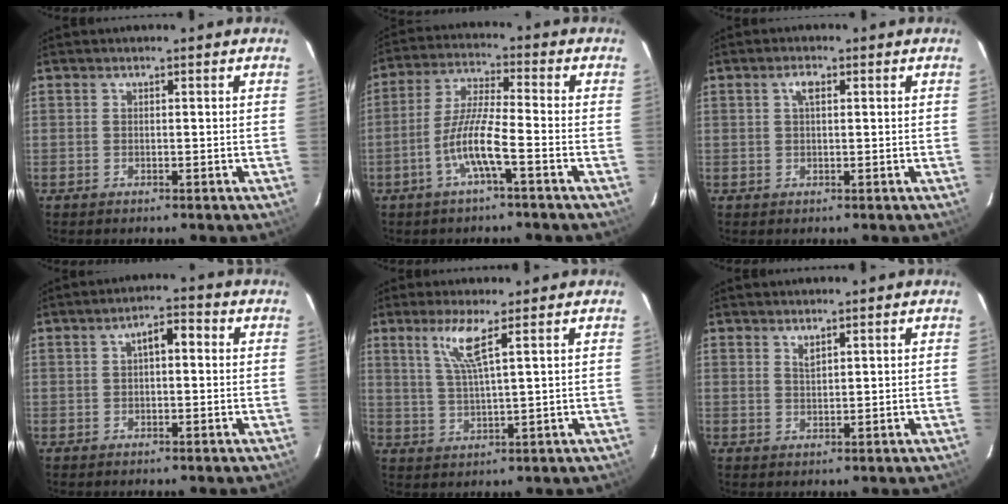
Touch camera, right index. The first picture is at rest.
{"total": 8.0, "force": [-3.7, 0.1, 7.1], "torque": [-0.154, 0.005, -0.072]}
{"total": 2.0, "force": [0.6, 0.8, 1.7], "torque": [-0.033, 0.007, 0.011]}
{"total": 4.0, "force": [0.5, 1.9, 3.5], "torque": [-0.058, 0.017, 0.009]}
{"total": 5.7, "force": [3.1, -0.3, 4.7], "torque": [-0.096, -0.006, 0.065]}
{"total": 1.4, "force": [1.1, 0.3, 0.8], "torque": [-0.014, 0.000, 0.020]}